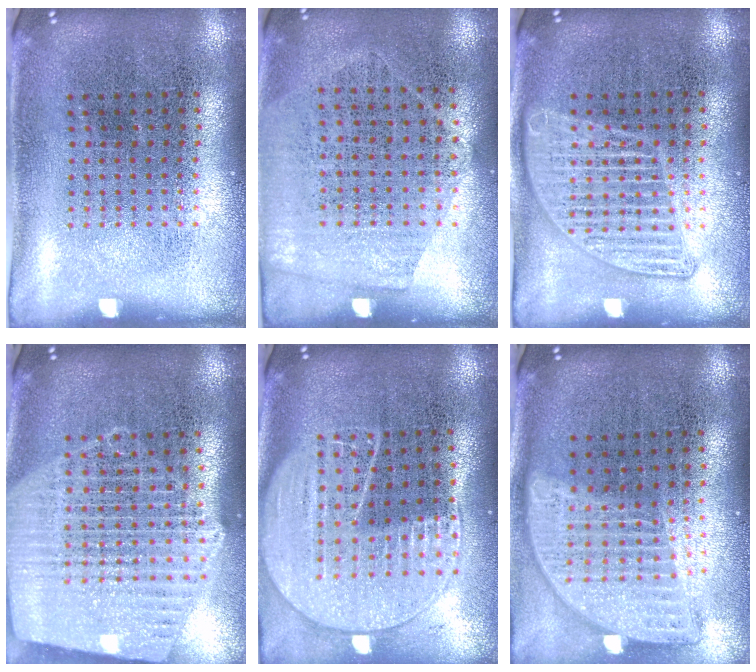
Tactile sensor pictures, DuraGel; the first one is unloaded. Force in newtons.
{"total": 1.4, "press": 1.2, "slide": 0.7}
{"total": 2.5, "press": 2.5, "slide": 0.2}
{"total": 2.3, "press": 2.0, "slide": 1.1}
{"total": 2.0, "press": 1.8, "slide": 1.0}
{"total": 1.9, "press": 1.6, "slide": 1.1}